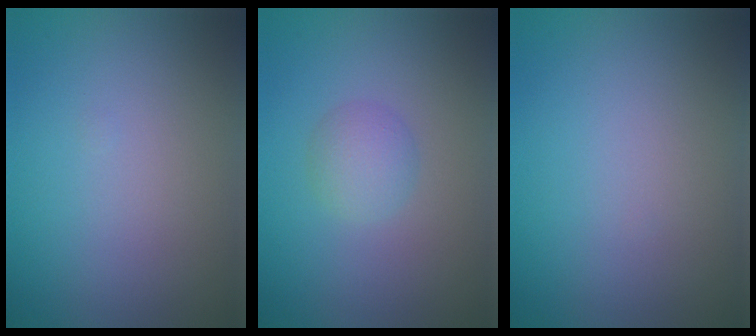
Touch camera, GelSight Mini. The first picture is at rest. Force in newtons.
{"total": 2.2, "press": 2.2, "slide": 0.1}
{"total": 0.0}